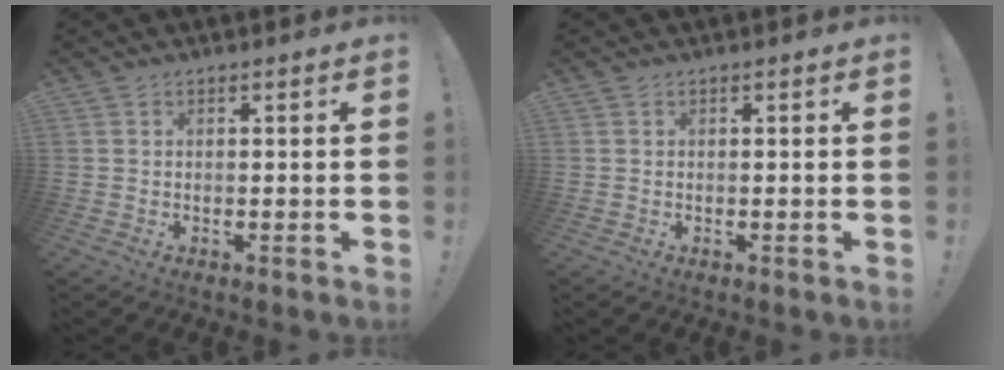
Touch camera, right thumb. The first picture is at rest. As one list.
[{"total": 0.0}]